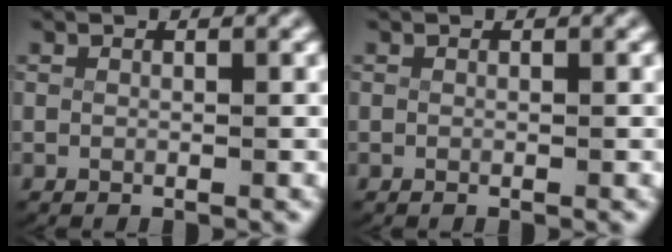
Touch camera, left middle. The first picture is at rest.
{"total": 0.0}